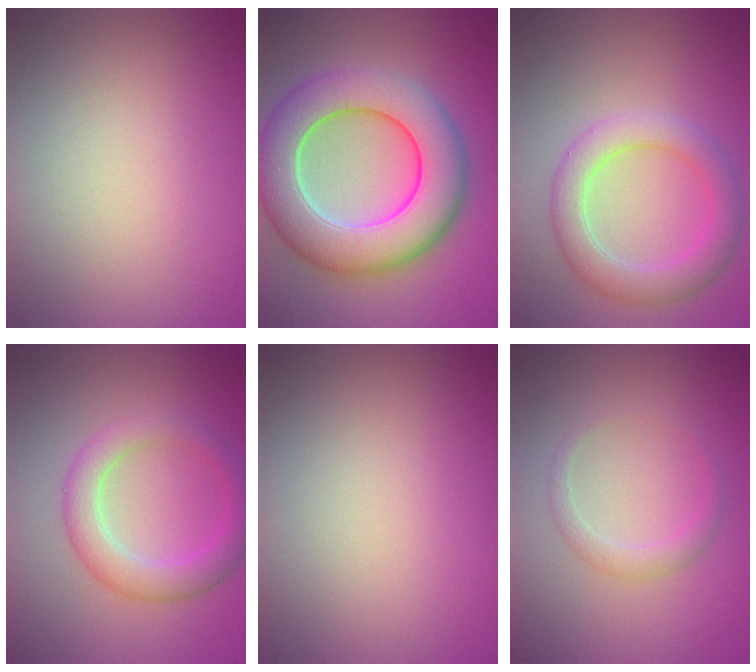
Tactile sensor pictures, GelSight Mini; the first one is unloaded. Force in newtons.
{"total": 11.0, "press": 10.9, "slide": 0.4}
{"total": 4.6, "press": 4.6, "slide": 0.4}
{"total": 4.0, "press": 4.0, "slide": 0.1}
{"total": 0.0}
{"total": 1.6, "press": 1.6, "slide": 0.1}